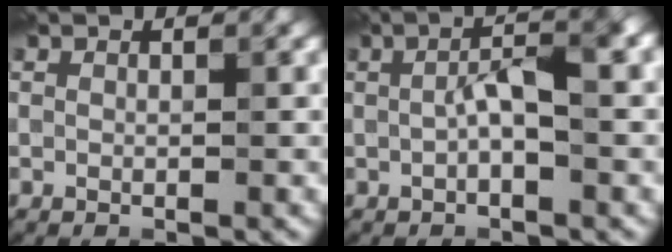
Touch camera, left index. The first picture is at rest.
{"total": 4.2, "force": [0.1, 1.1, 4.1], "torque": [-0.076, 0.012, -0.002]}